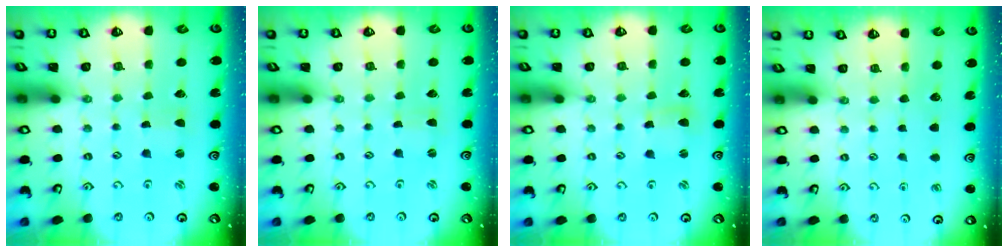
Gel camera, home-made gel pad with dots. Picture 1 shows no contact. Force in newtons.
{"total": 0.0}
{"total": 2.8, "press": 2.8, "slide": 0.3}
{"total": 0.0}